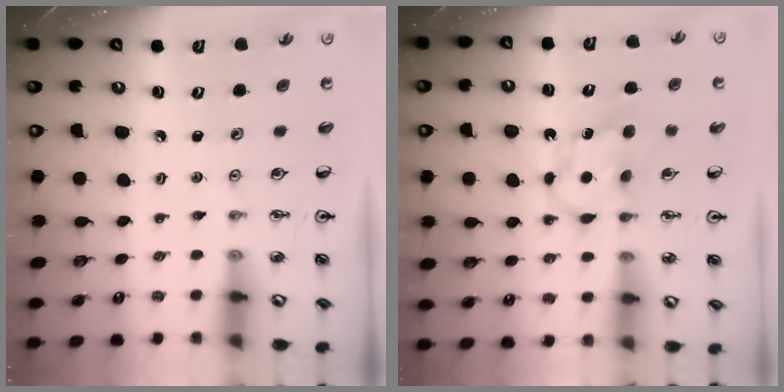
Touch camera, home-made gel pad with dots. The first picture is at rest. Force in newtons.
{"total": 6.7, "press": 6.7, "slide": 0.3}